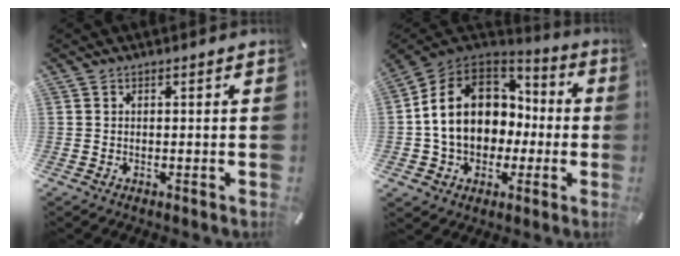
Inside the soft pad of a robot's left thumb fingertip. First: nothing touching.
{"total": 15.5, "force": [-0.5, 13.1, 8.2], "torque": [-0.170, 0.014, -0.004]}